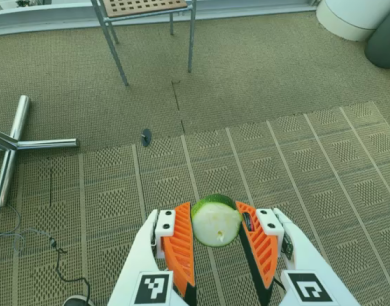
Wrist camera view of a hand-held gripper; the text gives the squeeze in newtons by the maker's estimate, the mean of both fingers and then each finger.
{"total": 9.2, "left": 8.6, "right": 9.8}